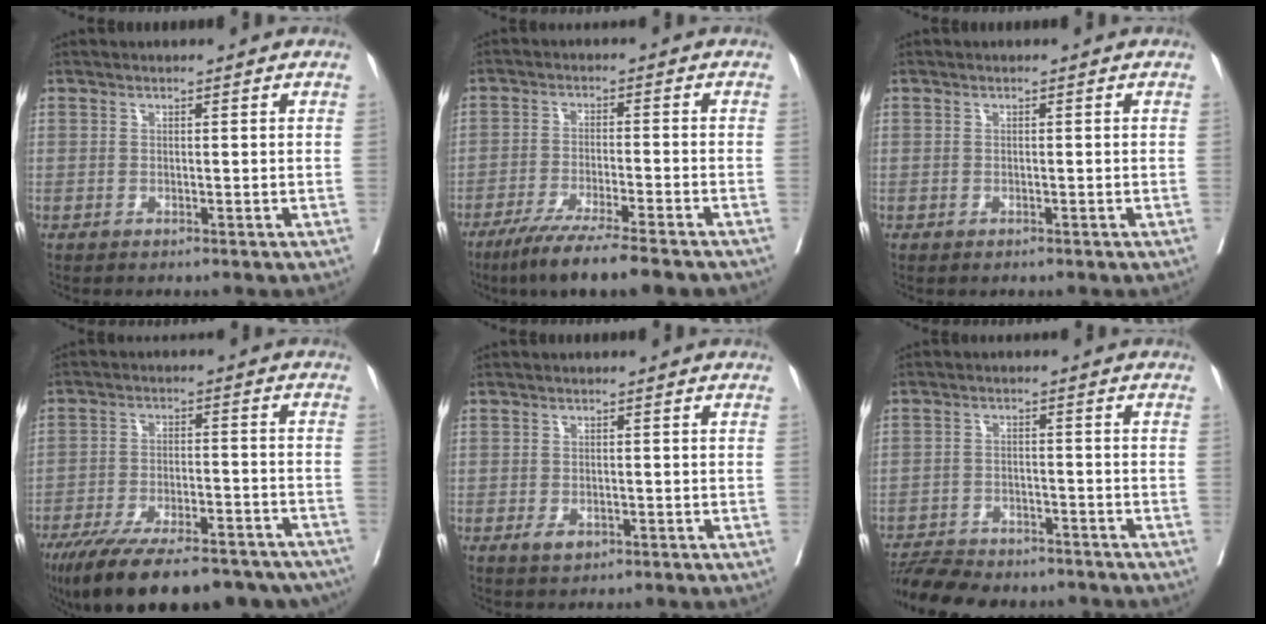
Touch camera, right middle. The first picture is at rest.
{"total": 11.9, "force": [-9.5, 0.3, 7.2], "torque": [-0.105, -0.028, -0.149]}
{"total": 0.6, "force": [-0.4, 0.3, 0.4], "torque": [-0.007, -0.001, -0.002]}
{"total": 25.3, "force": [-20.5, 7.2, 13.0], "torque": [-0.181, -0.019, -0.280]}
{"total": 2.1, "force": [-1.0, 1.2, 1.4], "torque": [-0.021, 0.001, -0.007]}
{"total": 11.8, "force": [-10.7, 3.2, 3.8], "torque": [-0.067, 0.004, -0.155]}